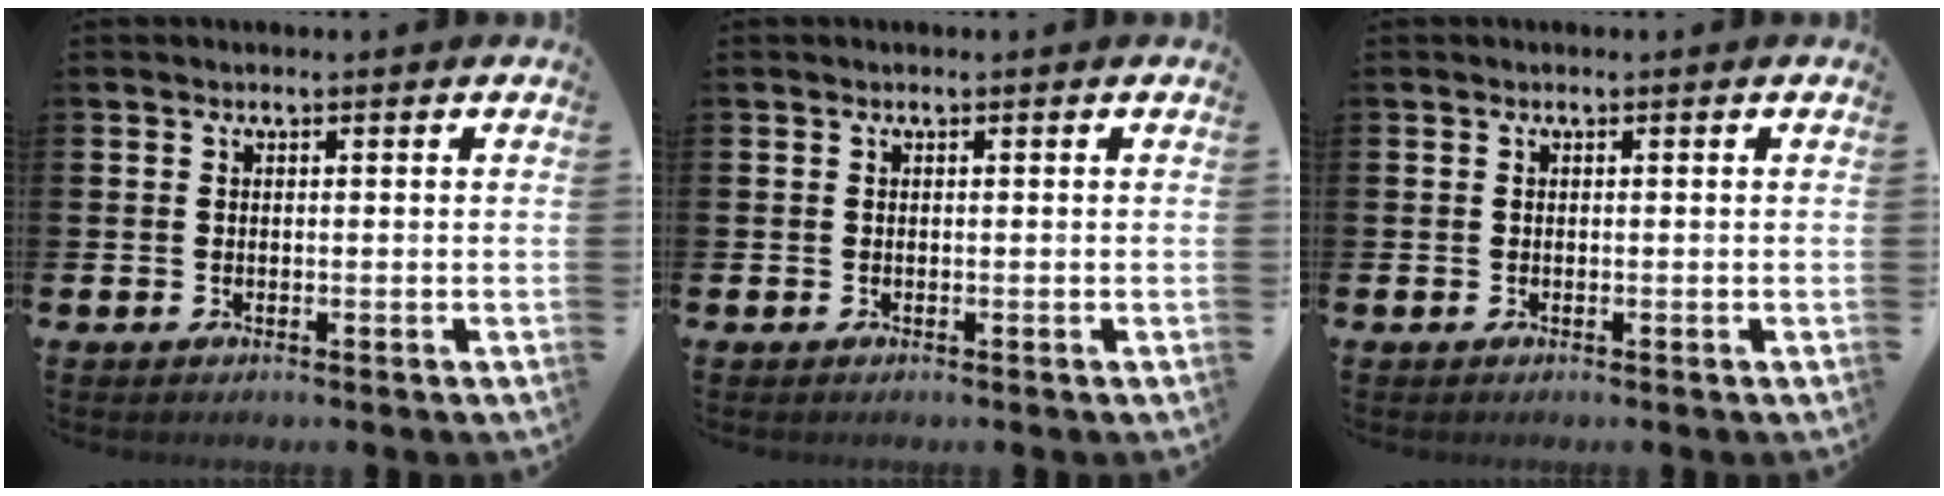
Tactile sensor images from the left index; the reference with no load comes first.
{"total": 0.0}
{"total": 0.0}